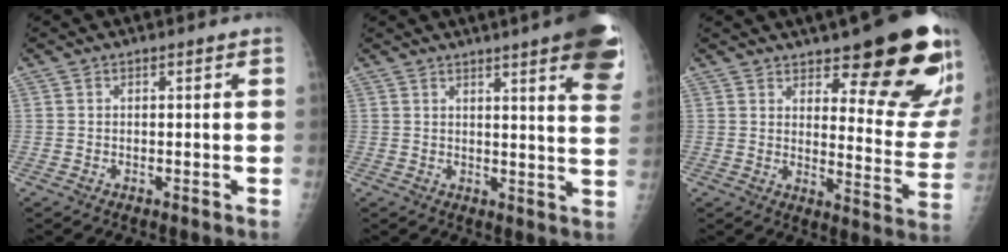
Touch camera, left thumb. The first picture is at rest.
{"total": 15.8, "force": [9.6, 2.0, 12.4], "torque": [-0.135, -0.034, 0.098]}
{"total": 19.3, "force": [12.7, 5.5, 13.5], "torque": [-0.134, -0.089, 0.165]}